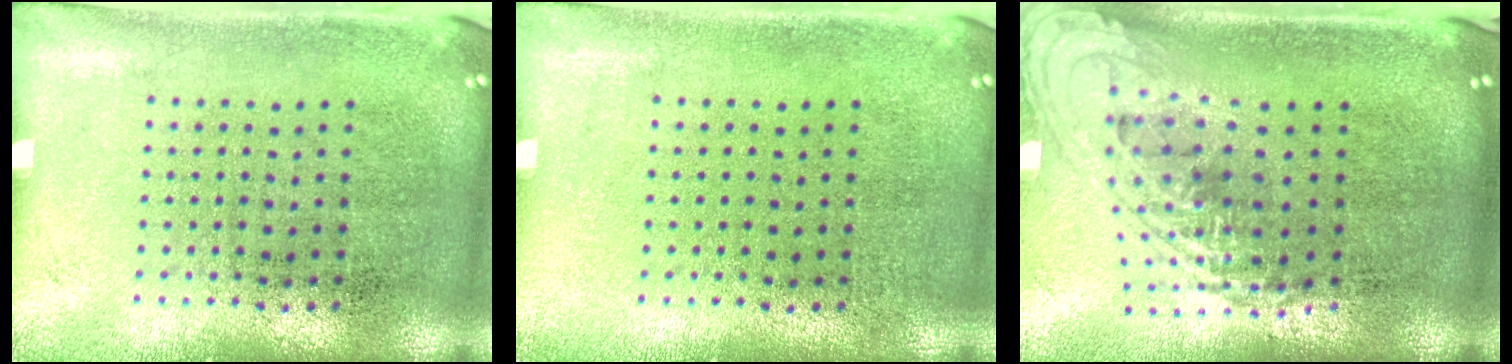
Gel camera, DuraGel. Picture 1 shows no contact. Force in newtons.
{"total": 0.0}
{"total": 2.2, "press": 1.6, "slide": 1.4}